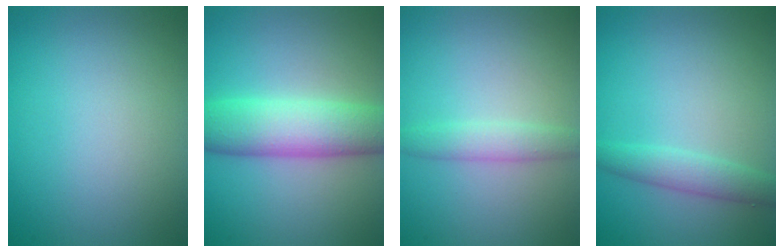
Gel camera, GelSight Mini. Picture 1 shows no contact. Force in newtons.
{"total": 6.9, "press": 6.9, "slide": 0.0}
{"total": 2.2, "press": 2.2, "slide": 0.1}
{"total": 2.4, "press": 2.4, "slide": 0.1}